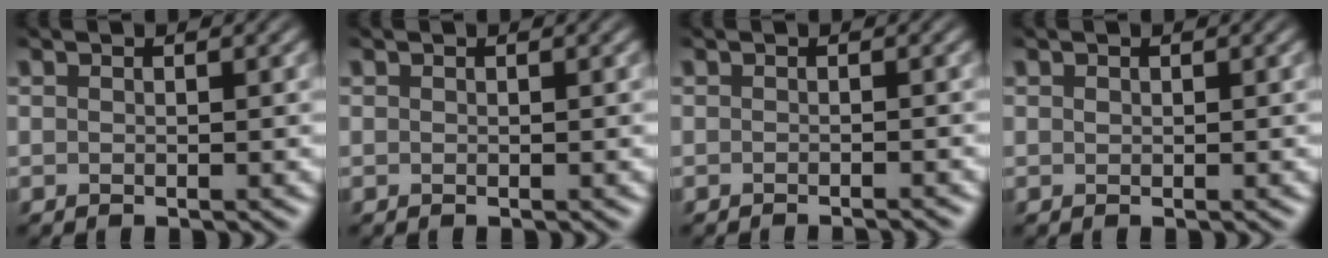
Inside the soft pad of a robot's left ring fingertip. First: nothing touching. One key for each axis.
{"total": 0.0}
{"total": 1.3, "fx": -1.0, "fy": 0.2, "fz": 0.8, "tx": 0.002, "ty": -0.003, "tz": -0.017}
{"total": 0.0}